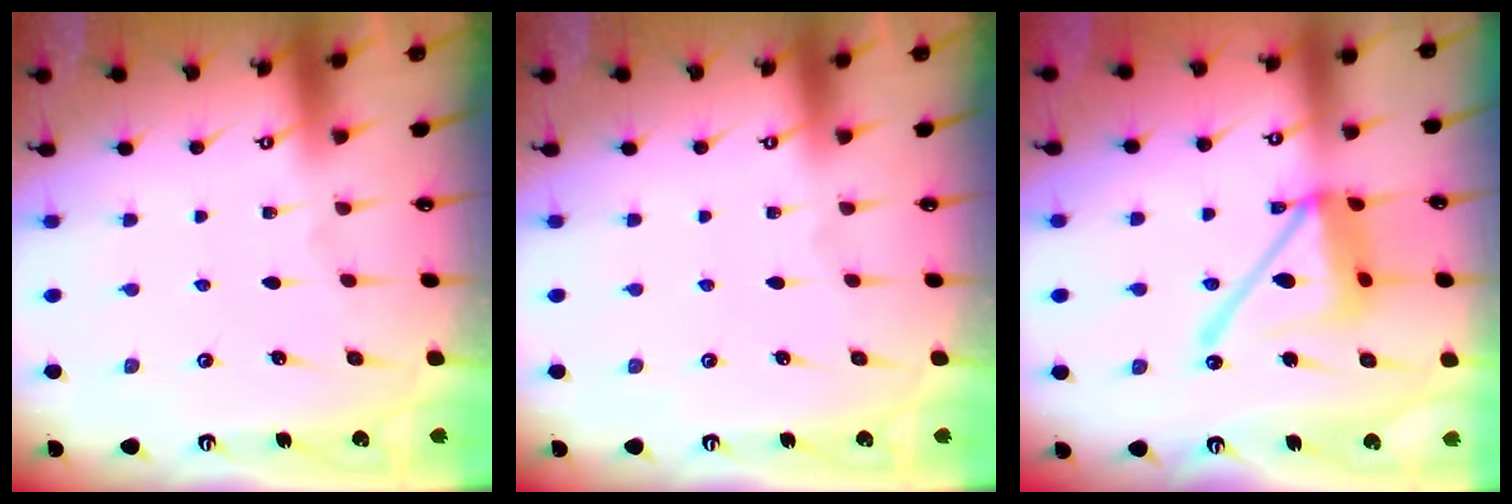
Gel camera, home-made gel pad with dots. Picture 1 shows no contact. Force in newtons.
{"total": 0.0}
{"total": 16.2, "press": 16.1, "slide": 1.7}